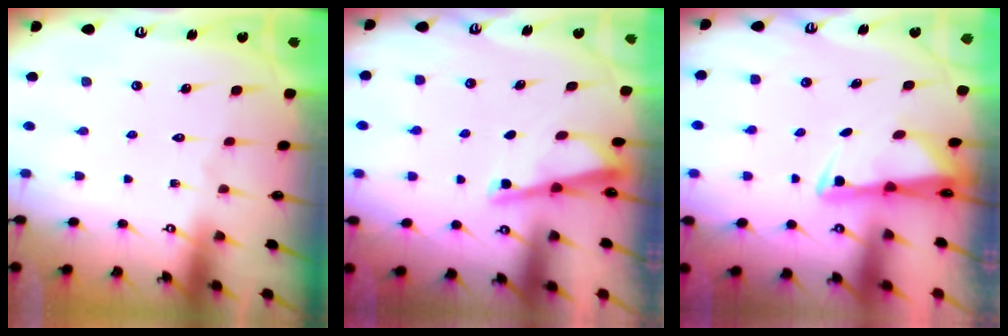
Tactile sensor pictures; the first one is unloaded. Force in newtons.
{"total": 3.5, "press": 3.4, "slide": 0.4}
{"total": 2.6, "press": 2.6, "slide": 0.5}